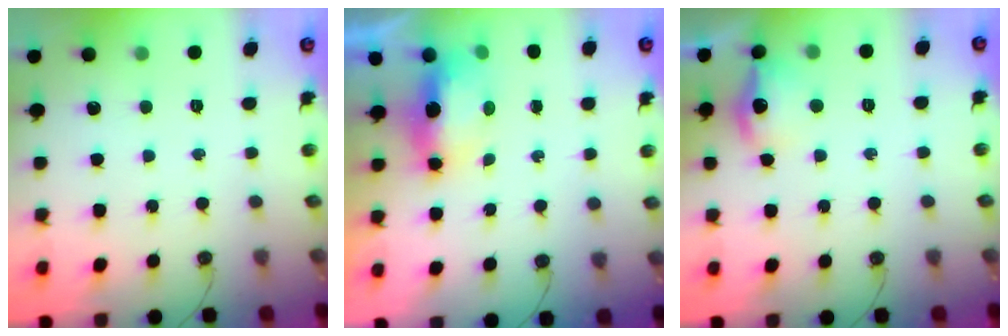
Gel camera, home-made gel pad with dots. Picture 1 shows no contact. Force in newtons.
{"total": 6.5, "press": 6.5, "slide": 0.7}
{"total": 11.4, "press": 11.4, "slide": 0.9}